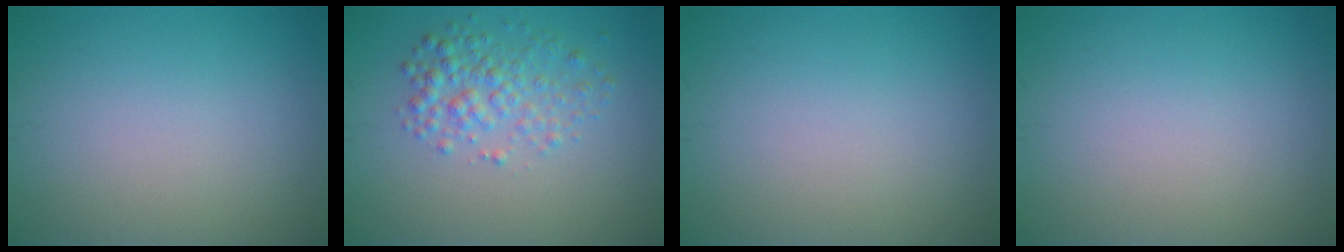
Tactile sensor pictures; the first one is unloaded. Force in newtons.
{"total": 3.2, "press": 3.2, "slide": 0.1}
{"total": 0.0}
{"total": 0.0}